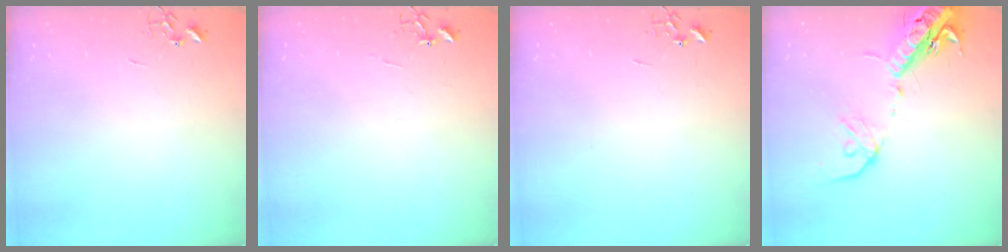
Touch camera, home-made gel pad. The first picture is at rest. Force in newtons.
{"total": 4.3, "press": 4.3, "slide": 0.3}
{"total": 0.0}
{"total": 17.9, "press": 17.4, "slide": 4.3}